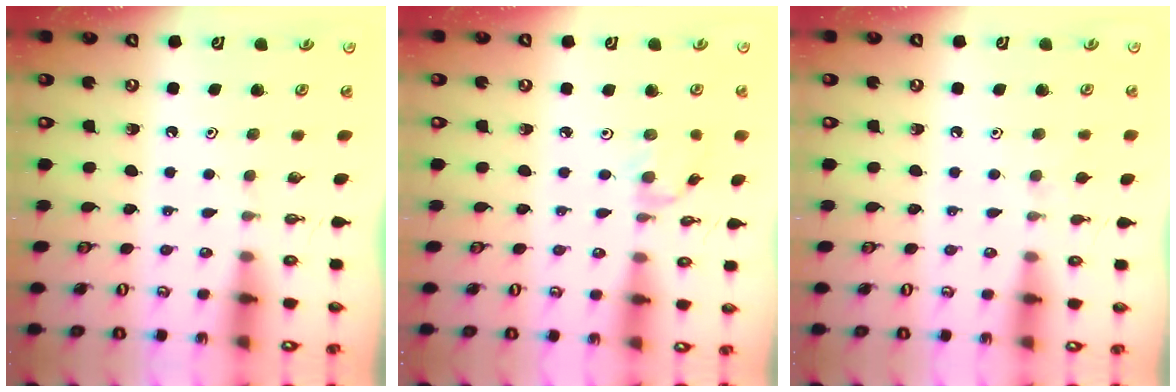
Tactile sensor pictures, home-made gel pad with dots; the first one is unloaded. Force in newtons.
{"total": 0.6, "press": 0.5, "slide": 0.3}
{"total": 4.0, "press": 4.0, "slide": 0.5}